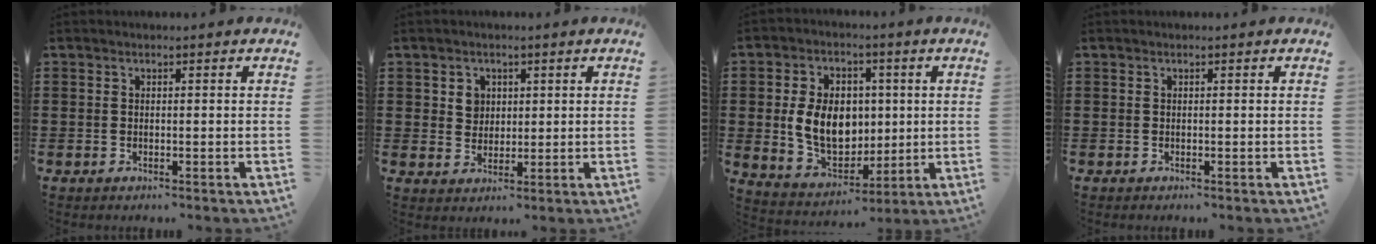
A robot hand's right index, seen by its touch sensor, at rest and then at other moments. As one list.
[{"total": 3.0, "force": [1.1, 2.7, 1.0], "torque": [-0.021, 0.006, 0.018]}, {"total": 10.2, "force": [0.5, 7.6, 6.7], "torque": [-0.139, 0.009, 0.005]}, {"total": 0.0}]